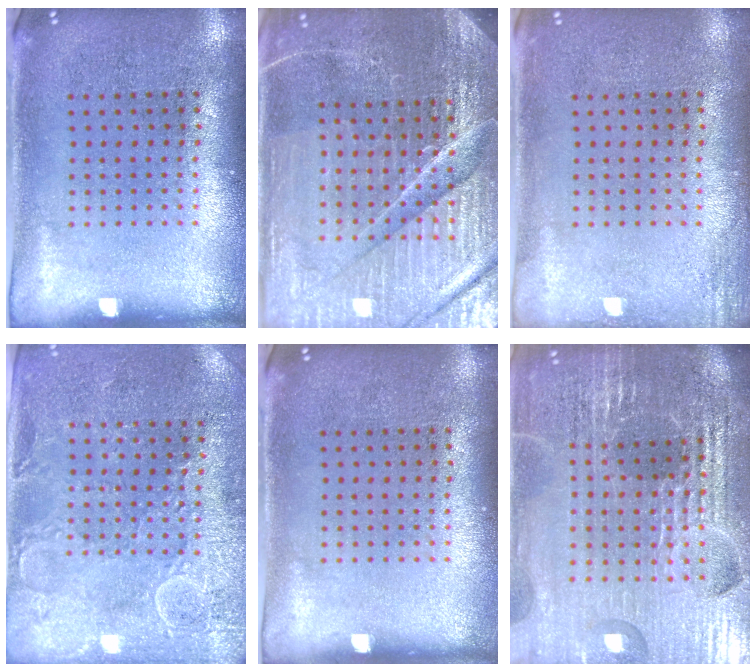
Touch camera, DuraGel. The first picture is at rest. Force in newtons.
{"total": 6.0, "press": 5.4, "slide": 2.6}
{"total": 1.4, "press": 1.4, "slide": 0.2}
{"total": 2.8, "press": 2.7, "slide": 0.7}
{"total": 0.0}
{"total": 5.6, "press": 5.0, "slide": 2.4}